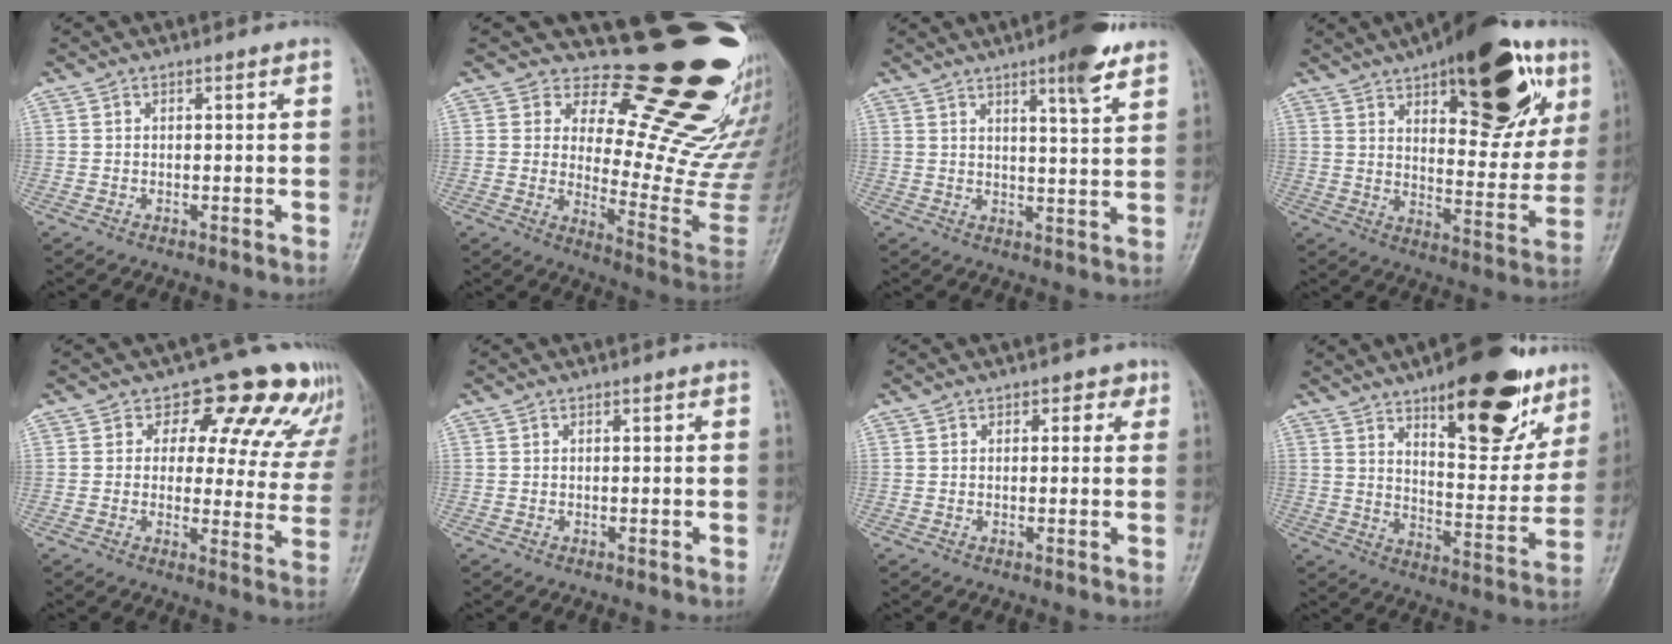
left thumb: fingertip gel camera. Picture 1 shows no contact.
{"total": 26.8, "force": [19.6, 9.2, 15.8], "torque": [-0.167, -0.165, 0.256]}
{"total": 8.0, "force": [5.2, 1.2, 5.9], "torque": [-0.078, -0.030, 0.072]}
{"total": 27.5, "force": [13.9, 11.4, 20.8], "torque": [-0.249, -0.027, 0.201]}
{"total": 15.8, "force": [9.9, 8.9, 8.5], "torque": [-0.038, -0.041, 0.098]}
{"total": 0.0}
{"total": 2.5, "force": [1.0, 1.8, 1.4], "torque": [0.005, 0.001, 0.006]}
{"total": 22.6, "force": [13.2, 8.8, 16.1], "torque": [-0.173, -0.060, 0.197]}